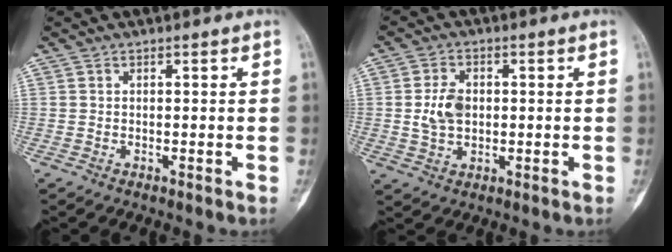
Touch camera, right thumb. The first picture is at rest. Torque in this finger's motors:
{"motor_torque": [-0.05, 0.08, 0.17, 0.17, 0.02]}